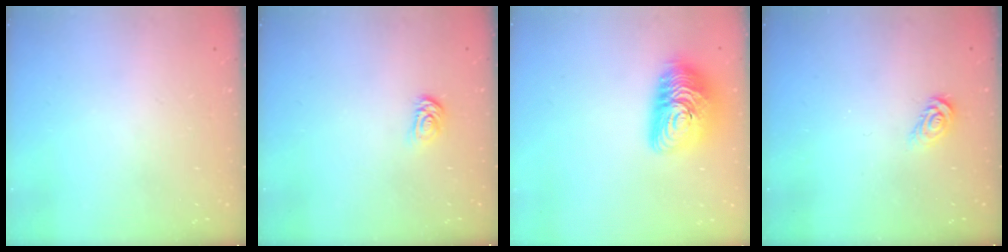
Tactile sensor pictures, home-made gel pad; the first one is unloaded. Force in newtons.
{"total": 3.3, "press": 3.2, "slide": 0.5}
{"total": 14.6, "press": 14.5, "slide": 0.7}
{"total": 4.2, "press": 4.2, "slide": 0.5}